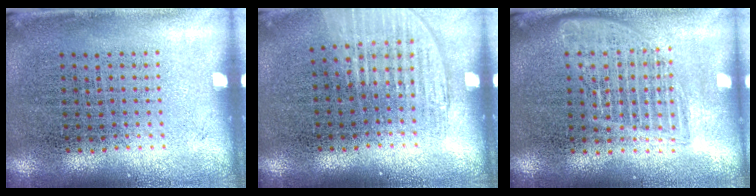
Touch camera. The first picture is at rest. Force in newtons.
{"total": 1.2, "press": 1.1, "slide": 0.4}
{"total": 1.7, "press": 1.5, "slide": 0.8}